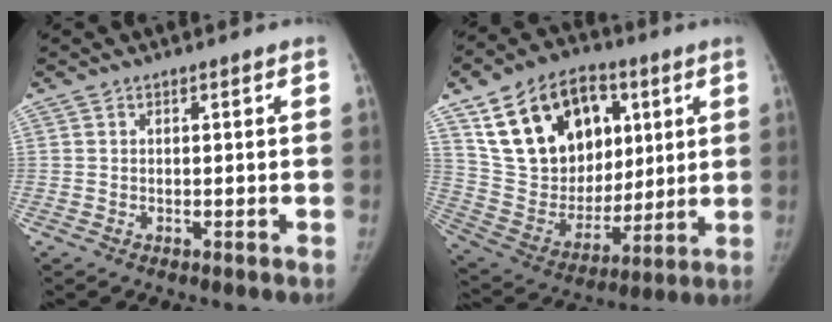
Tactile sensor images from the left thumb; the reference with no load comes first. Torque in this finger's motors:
{"motor_torque": [0.36, 0.46, 1.93, -0.83, 0.50]}